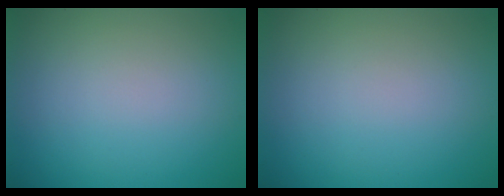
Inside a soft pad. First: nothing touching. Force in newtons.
{"total": 0.0}